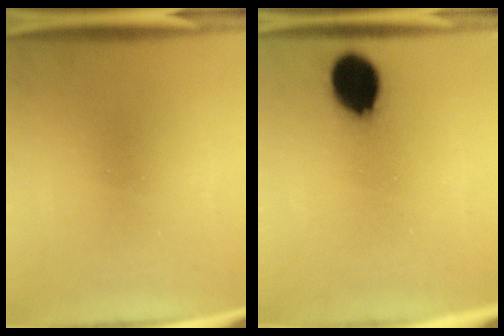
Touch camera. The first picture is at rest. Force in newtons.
{"total": 11.2}